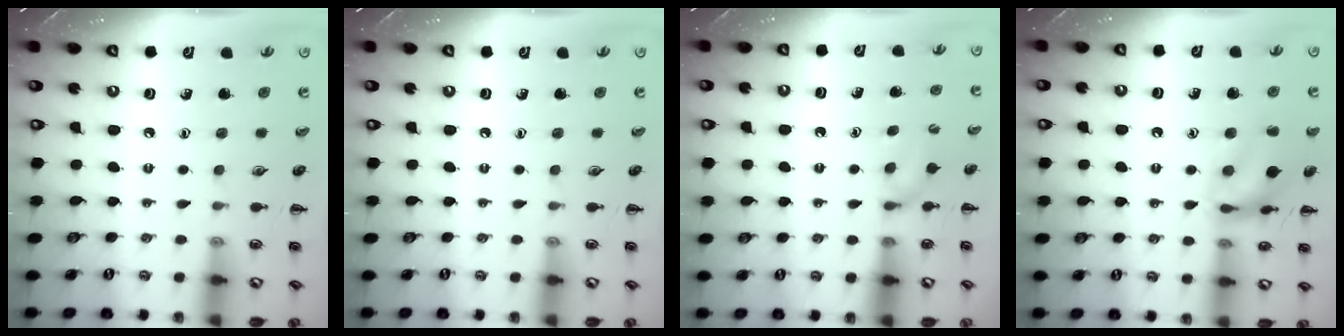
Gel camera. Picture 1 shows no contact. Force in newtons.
{"total": 0.0}
{"total": 5.5, "press": 5.3, "slide": 1.7}
{"total": 14.2, "press": 14.1, "slide": 1.4}